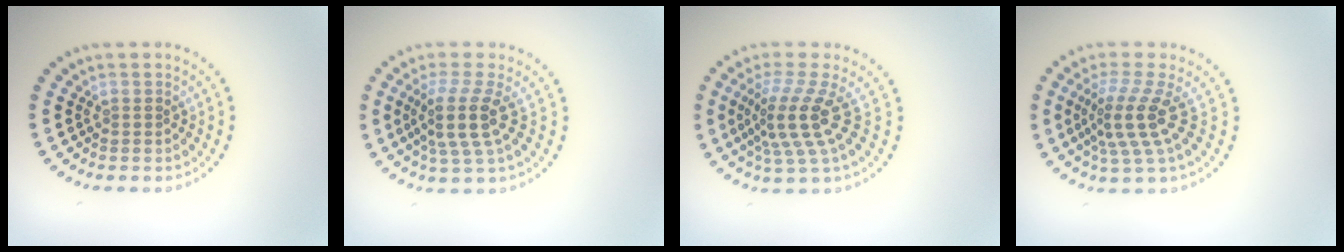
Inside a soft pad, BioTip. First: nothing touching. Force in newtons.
{"total": 3.9, "press": 3.0, "slide": 2.5}
{"total": 4.3, "press": 2.9, "slide": 3.2}
{"total": 4.0, "press": 2.8, "slide": 2.8}